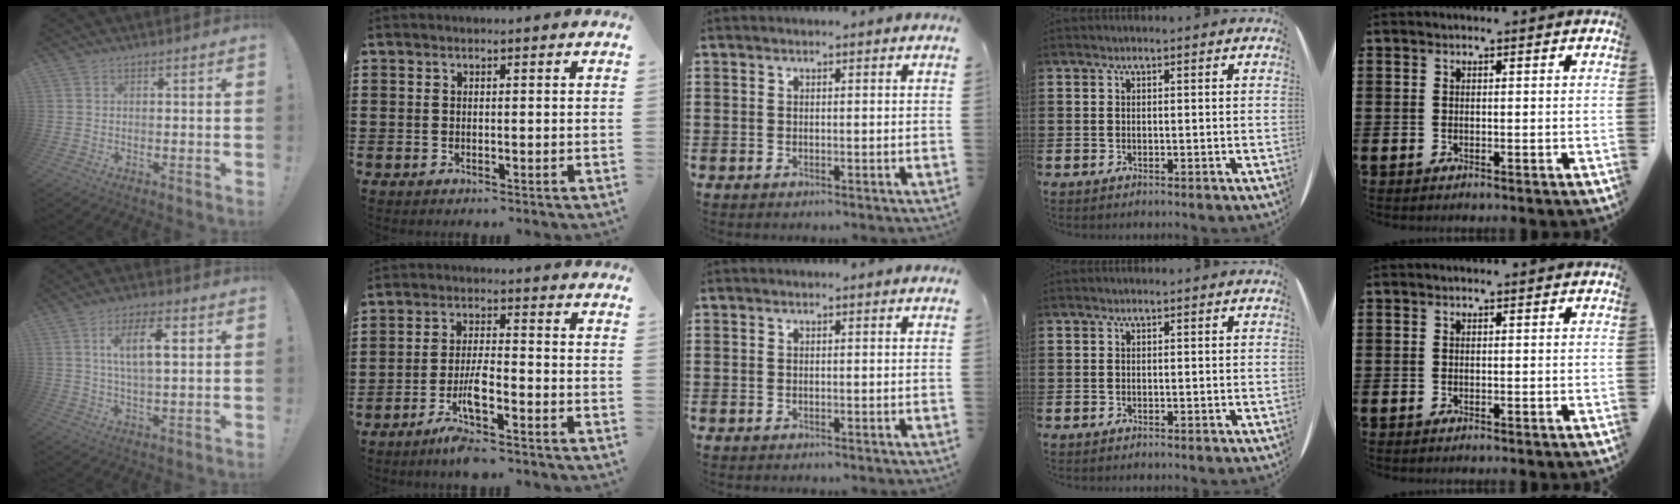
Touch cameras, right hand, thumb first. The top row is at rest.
{"thumb": {"total": 10.0, "force": [2.5, 3.8, 8.9], "torque": [-0.153, 0.009, 0.040]}, "index": {"total": 5.8, "force": [-3.8, 1.1, 4.3], "torque": [-0.100, -0.009, -0.076]}}